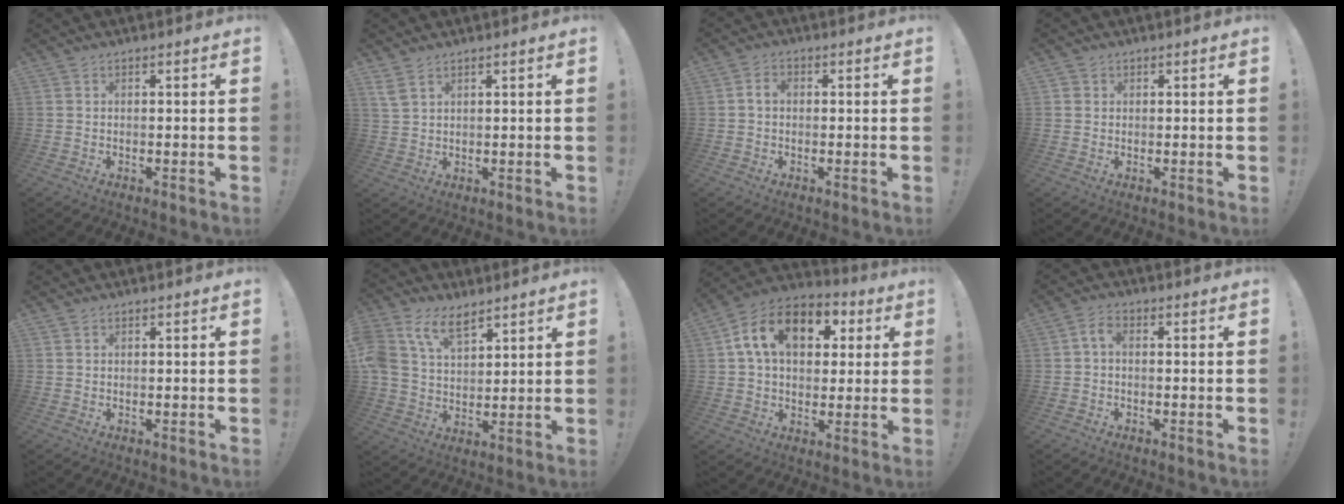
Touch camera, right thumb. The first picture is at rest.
{"total": 4.1, "force": [2.8, 1.8, 2.4], "torque": [-0.047, -0.010, 0.056]}
{"total": 2.8, "force": [-0.1, 1.9, 2.1], "torque": [-0.034, 0.008, -0.004]}
{"total": 1.5, "force": [0.8, 1.2, 0.2], "torque": [-0.001, -0.002, 0.014]}
{"total": 0.6, "force": [0.5, 0.4, 0.1], "torque": [0.001, -0.001, 0.010]}
{"total": 12.9, "force": [7.8, 7.7, 6.8], "torque": [-0.146, -0.036, 0.150]}
{"total": 16.4, "force": [5.4, 11.3, 10.7], "torque": [-0.173, 0.002, 0.098]}
{"total": 3.1, "force": [-0.2, 1.6, 2.6], "torque": [-0.057, 0.008, -0.005]}